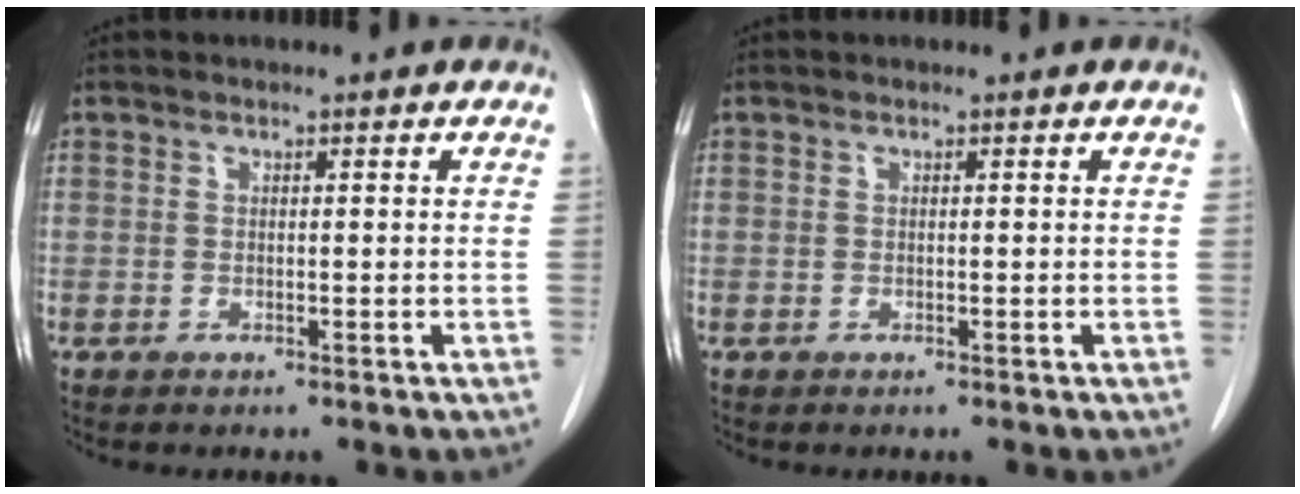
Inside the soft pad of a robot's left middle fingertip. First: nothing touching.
{"total": 0.0}